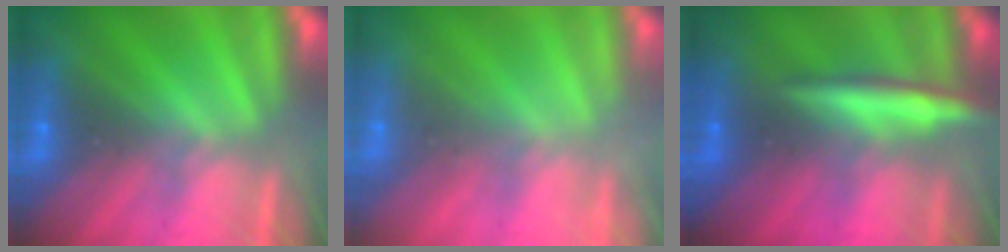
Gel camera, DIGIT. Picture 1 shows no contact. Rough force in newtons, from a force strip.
{"total": 2.0}
{"total": 2.7}